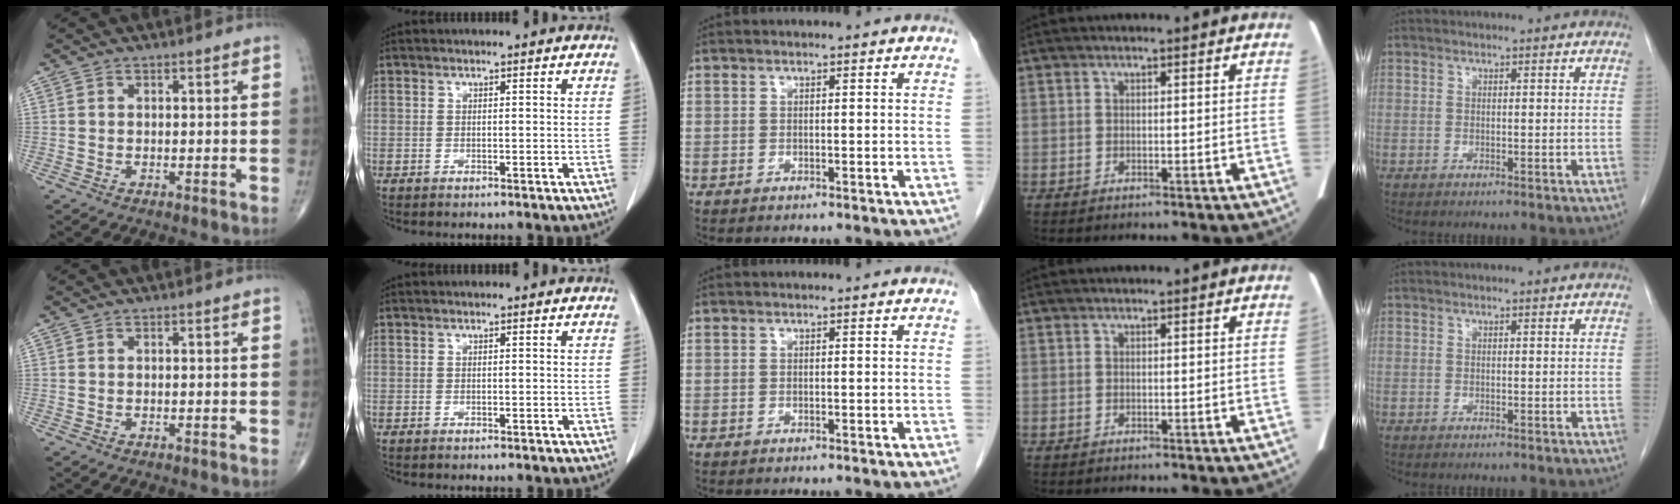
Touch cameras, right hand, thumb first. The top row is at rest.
{}